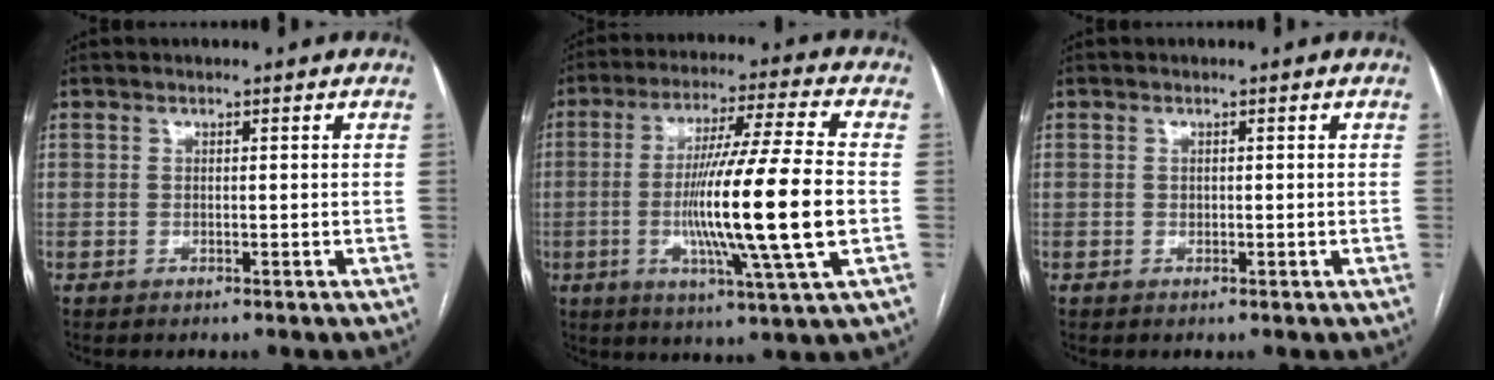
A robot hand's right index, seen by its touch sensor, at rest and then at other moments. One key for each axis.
{"total": 17.5, "fx": -2.4, "fy": -0.9, "fz": 17.3, "tx": -0.313, "ty": -0.013, "tz": -0.048}
{"total": 0.0}